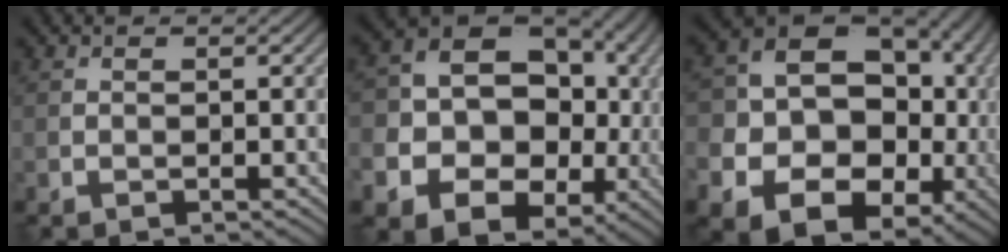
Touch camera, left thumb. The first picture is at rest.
{"total": 20.5, "force": [-3.4, 17.2, 10.7], "torque": [-0.209, -0.030, -0.052]}
{"total": 22.0, "force": [-5.2, 18.0, 11.6], "torque": [-0.213, -0.030, -0.086]}